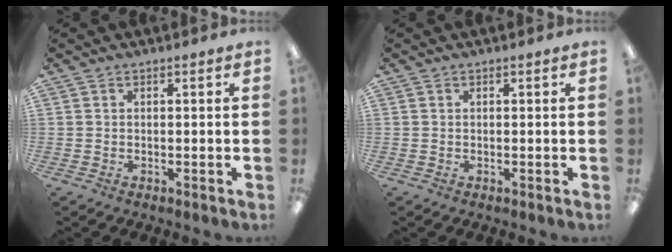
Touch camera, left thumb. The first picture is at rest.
{"total": 0.0}